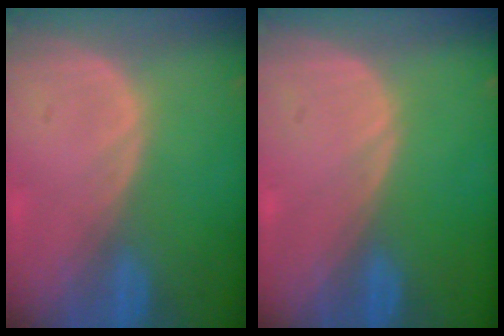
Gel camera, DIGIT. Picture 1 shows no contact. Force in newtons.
{"total": 0.0}